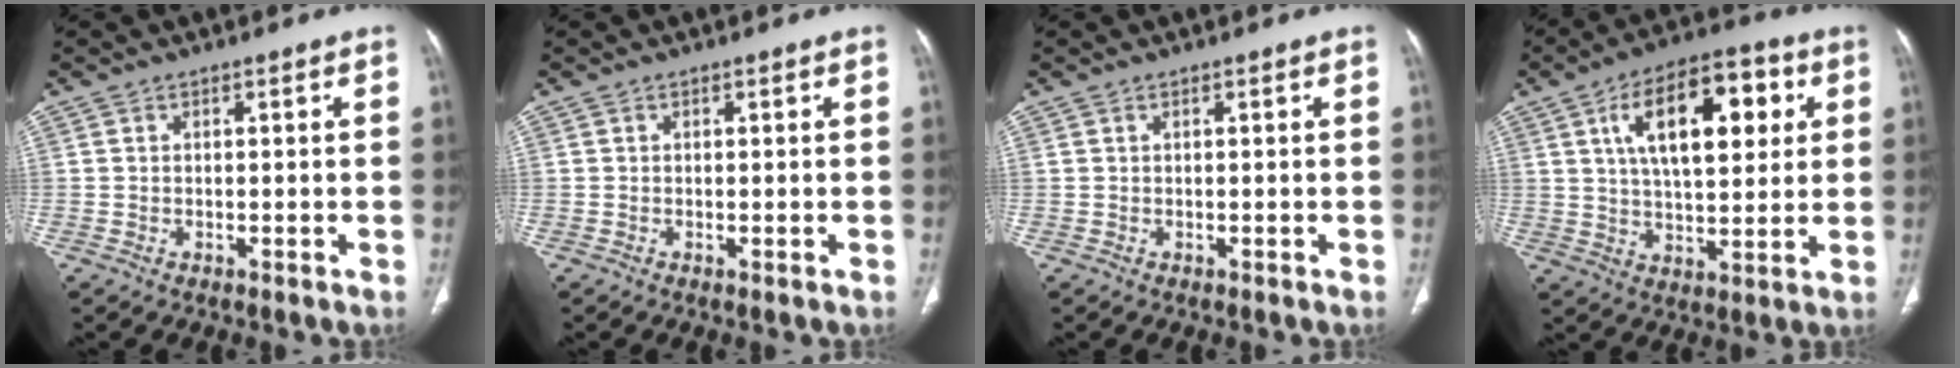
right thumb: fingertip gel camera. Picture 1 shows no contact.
{"total": 0.0}
{"total": 0.0}
{"total": 17.3, "force": [5.4, 8.3, 14.2], "torque": [-0.197, 0.003, 0.085]}